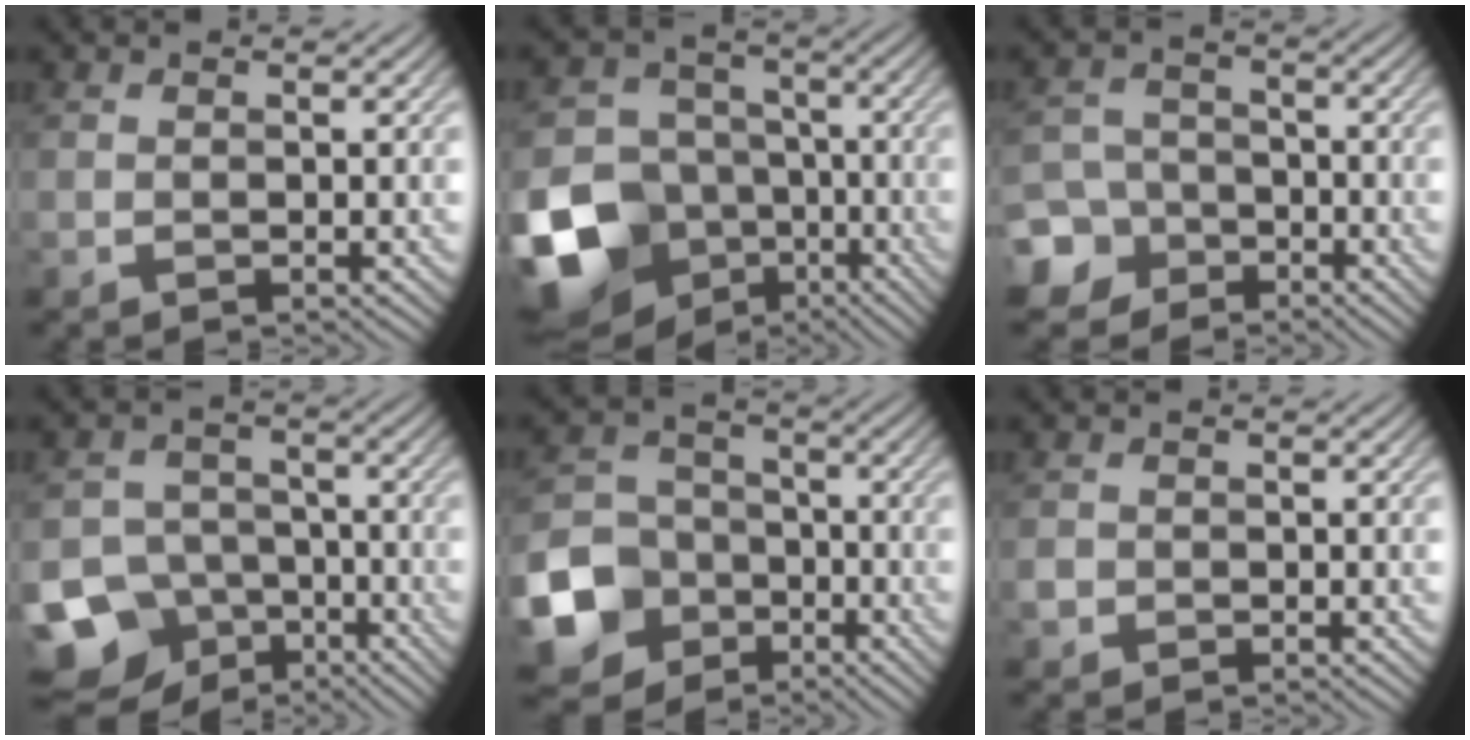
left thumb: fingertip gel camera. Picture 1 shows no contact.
{"total": 16.4, "force": [-7.4, 12.9, 6.8], "torque": [-0.209, -0.036, -0.126]}
{"total": 7.8, "force": [-4.8, 5.9, 1.7], "torque": [-0.039, -0.019, -0.107]}
{"total": 13.5, "force": [-8.3, 10.0, 3.8], "torque": [-0.094, -0.042, -0.139]}
{"total": 13.2, "force": [-5.7, 11.0, 4.4], "torque": [-0.138, -0.045, -0.128]}
{"total": 1.1, "force": [-0.4, 1.0, 0.3], "torque": [-0.007, -0.004, -0.011]}